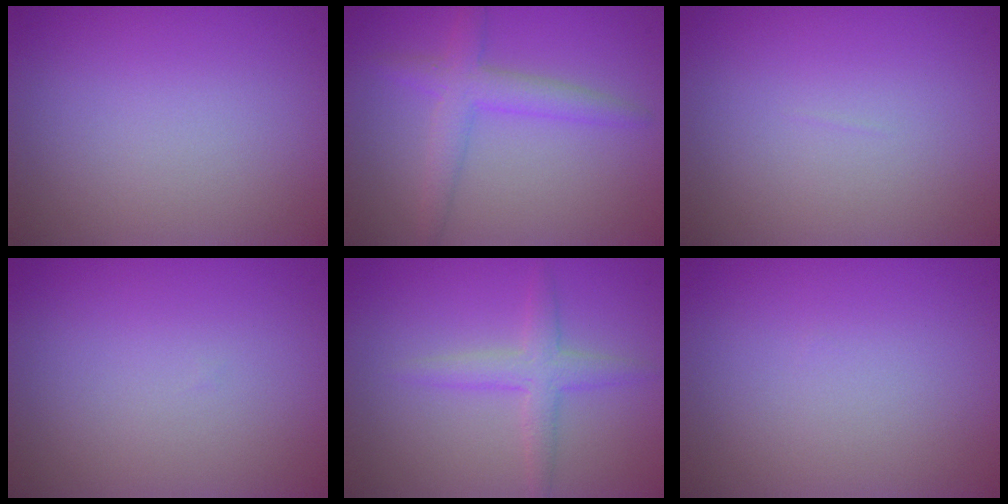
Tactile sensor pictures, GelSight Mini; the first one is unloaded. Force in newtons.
{"total": 2.6, "press": 2.6, "slide": 0.2}
{"total": 0.0}
{"total": 0.0}
{"total": 2.7, "press": 2.7, "slide": 0.1}
{"total": 0.0}